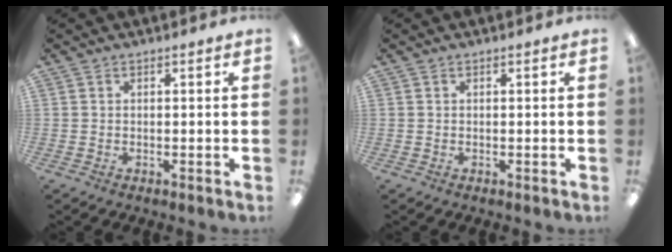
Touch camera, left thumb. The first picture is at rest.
{"total": 0.0}